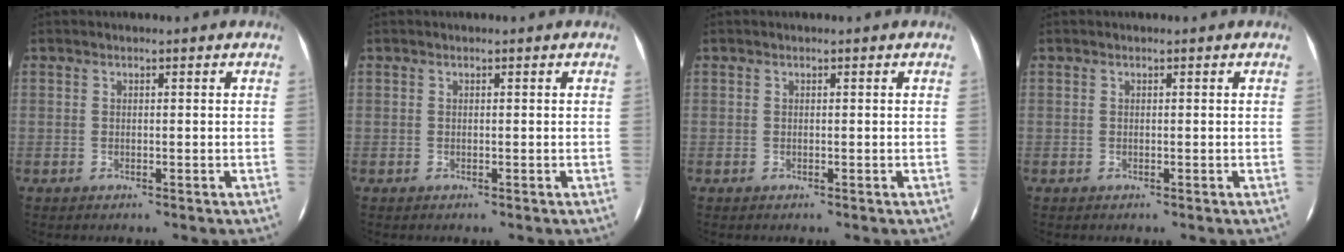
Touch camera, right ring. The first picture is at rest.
{"total": 0.0}
{"total": 0.0}
{"total": 0.0}